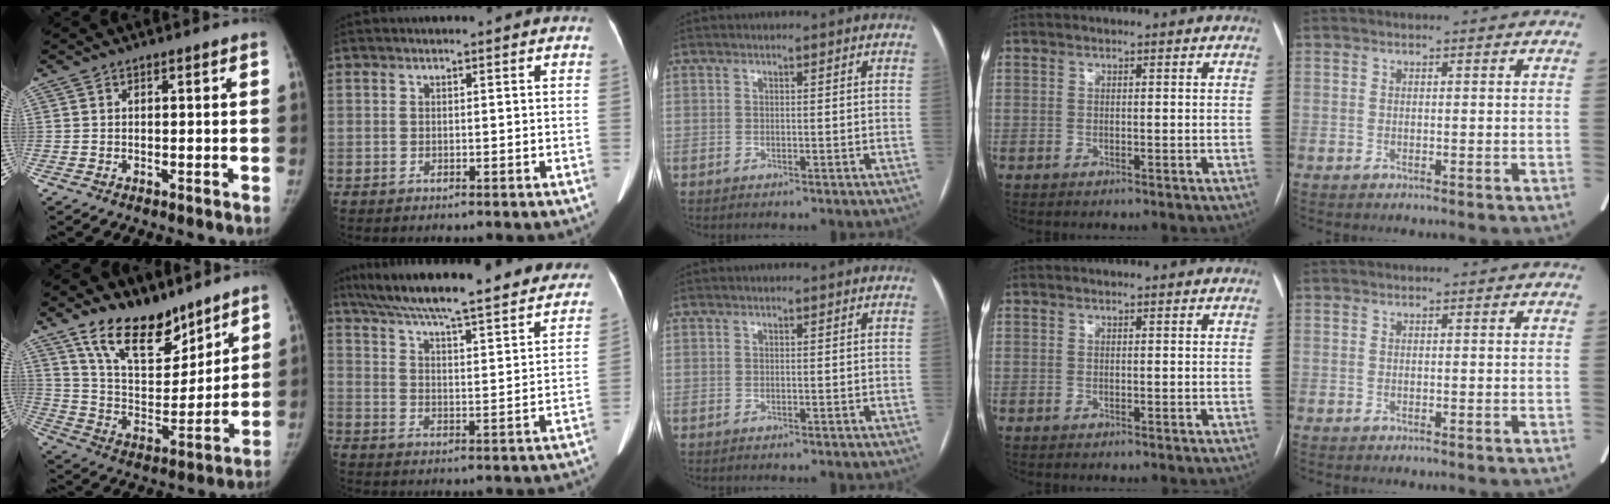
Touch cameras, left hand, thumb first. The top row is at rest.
{"thumb": {"total": 16.5, "force": [12.1, 7.7, 8.3], "torque": [-0.089, -0.078, 0.219]}, "index": {"total": 33.3, "force": [29.1, 4.7, 15.4], "torque": [-0.252, -0.035, 0.372]}}